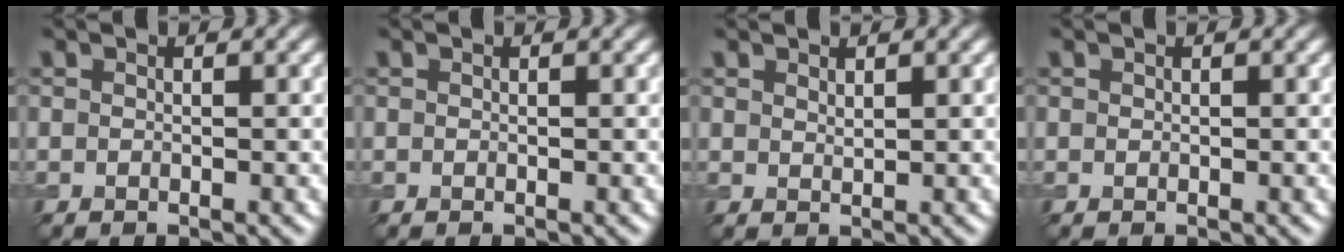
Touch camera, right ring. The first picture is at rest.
{"total": 0.0}
{"total": 0.7, "force": [0.7, 0.2, 0.3], "torque": [-0.007, -0.001, 0.016]}
{"total": 0.0}